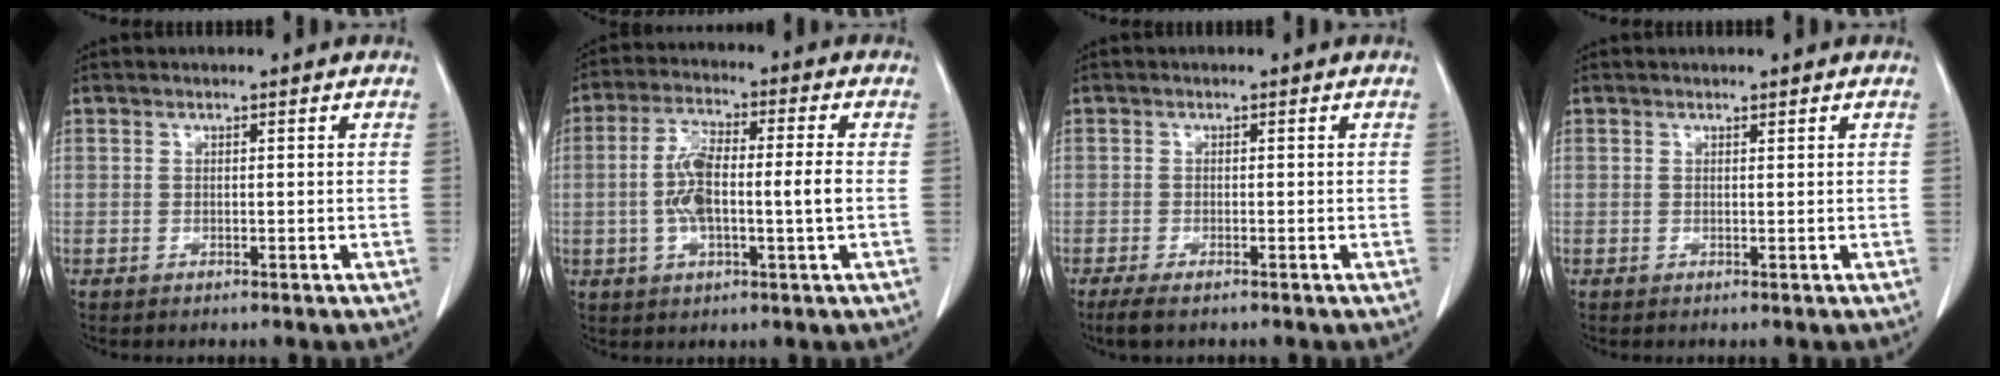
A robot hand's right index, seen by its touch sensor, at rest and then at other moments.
{"total": 9.6, "force": [-0.6, 1.8, 9.4], "torque": [-0.185, 0.014, -0.014]}
{"total": 3.0, "force": [-2.2, 0.8, 1.9], "torque": [-0.037, -0.009, -0.034]}
{"total": 0.0}